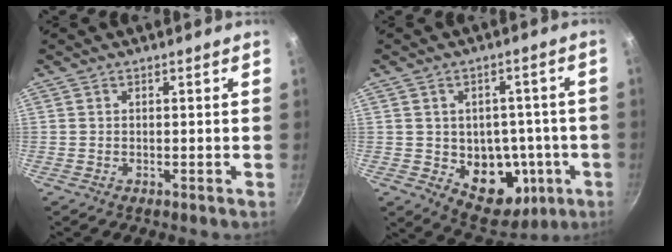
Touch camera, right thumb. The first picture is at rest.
{"total": 13.2, "force": [-2.6, 10.2, 8.1], "torque": [-0.058, 0.006, -0.016]}